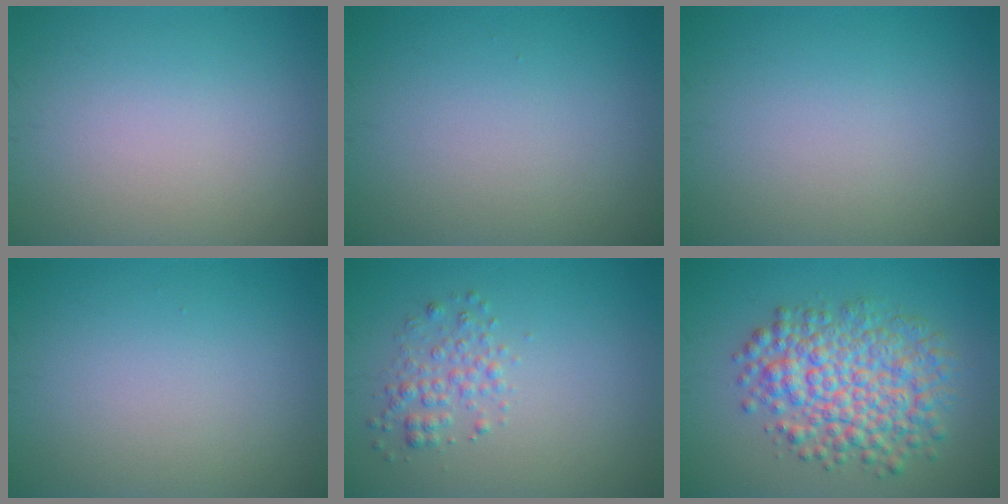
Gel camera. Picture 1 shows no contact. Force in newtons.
{"total": 0.0}
{"total": 0.0}
{"total": 0.0}
{"total": 2.0, "press": 2.0, "slide": 0.1}
{"total": 7.4, "press": 7.4, "slide": 0.1}